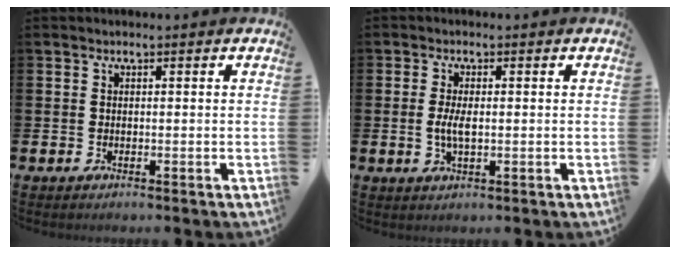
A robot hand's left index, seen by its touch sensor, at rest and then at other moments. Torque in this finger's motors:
{"motor_torque": [0.61, 0.38, 0.18, 0.06]}